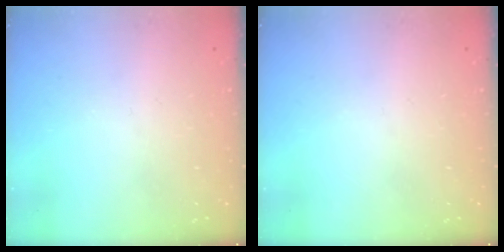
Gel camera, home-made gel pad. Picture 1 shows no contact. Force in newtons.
{"total": 0.0}